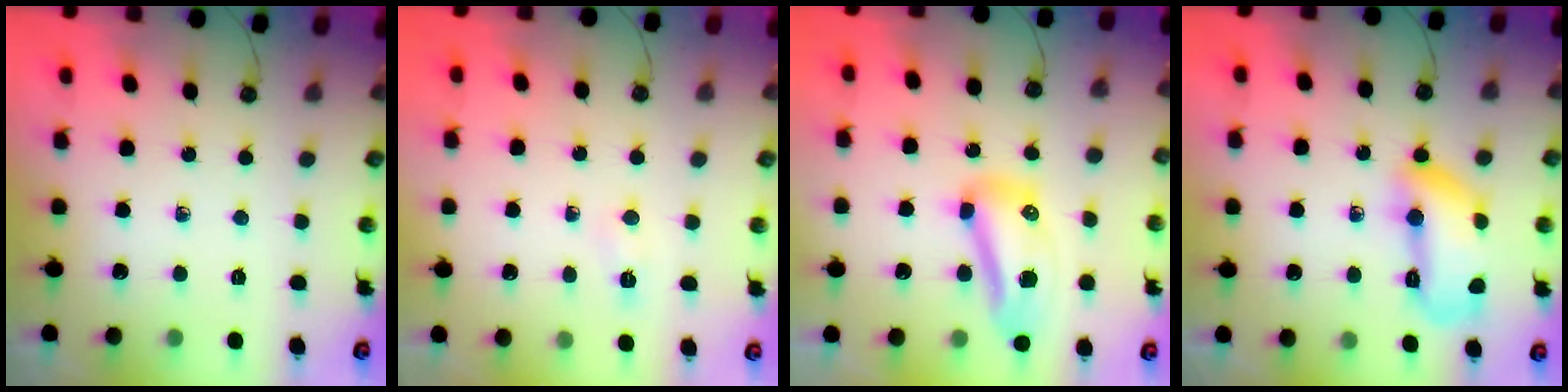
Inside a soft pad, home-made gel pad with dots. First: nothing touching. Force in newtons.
{"total": 4.0, "press": 4.0, "slide": 0.5}
{"total": 18.9, "press": 16.1, "slide": 9.9}
{"total": 14.3, "press": 14.2, "slide": 1.3}